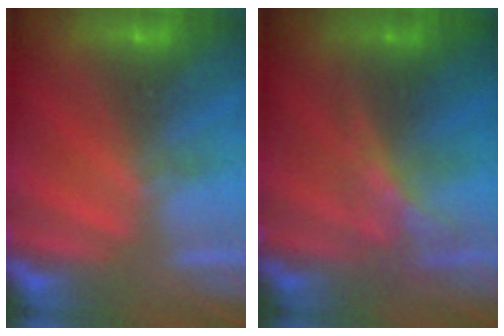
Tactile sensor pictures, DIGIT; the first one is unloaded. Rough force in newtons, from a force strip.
{"total": 1.8}